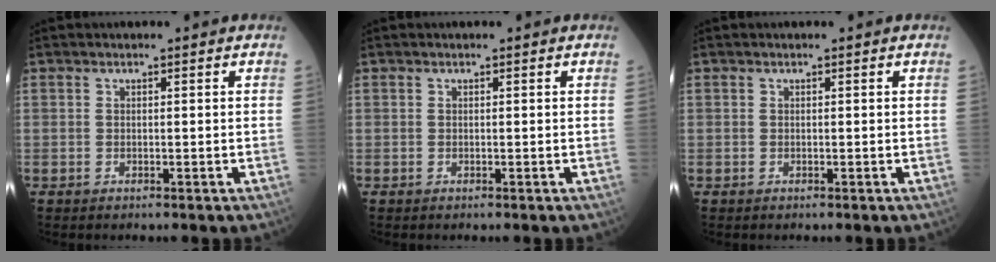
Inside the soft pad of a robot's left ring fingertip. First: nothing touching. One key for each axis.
{"total": 0.0}
{"total": 0.0}